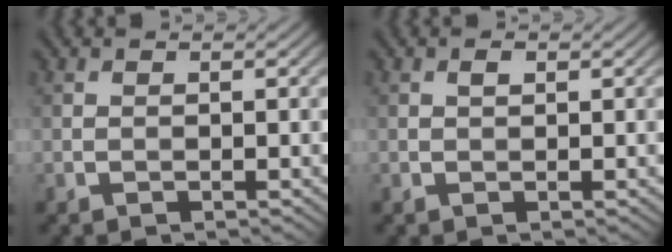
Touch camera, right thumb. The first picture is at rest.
{"total": 0.8, "force": [0.3, 0.4, 0.6], "torque": [-0.010, 0.000, 0.006]}